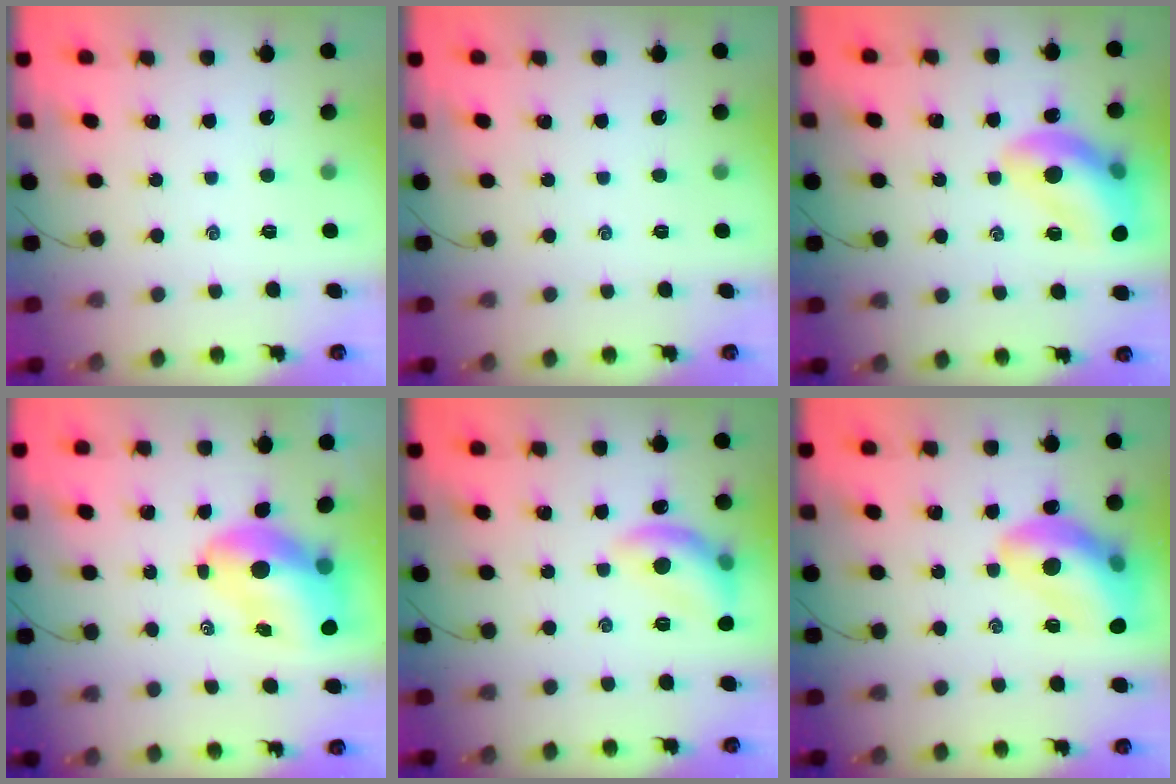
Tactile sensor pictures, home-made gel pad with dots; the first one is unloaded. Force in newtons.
{"total": 0.0}
{"total": 16.6, "press": 16.4, "slide": 2.3}
{"total": 10.1, "press": 9.5, "slide": 3.2}
{"total": 10.9, "press": 10.9, "slide": 0.4}
{"total": 16.4, "press": 16.0, "slide": 3.3}